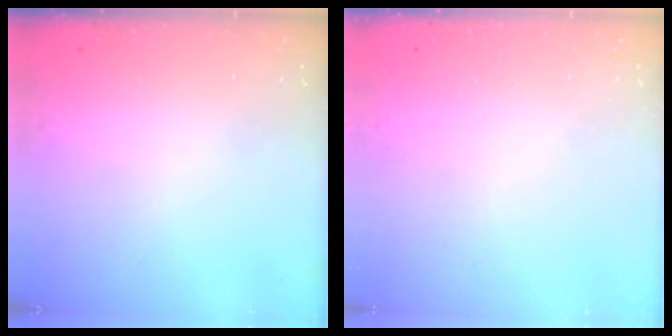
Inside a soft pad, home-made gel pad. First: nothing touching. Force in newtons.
{"total": 0.0}